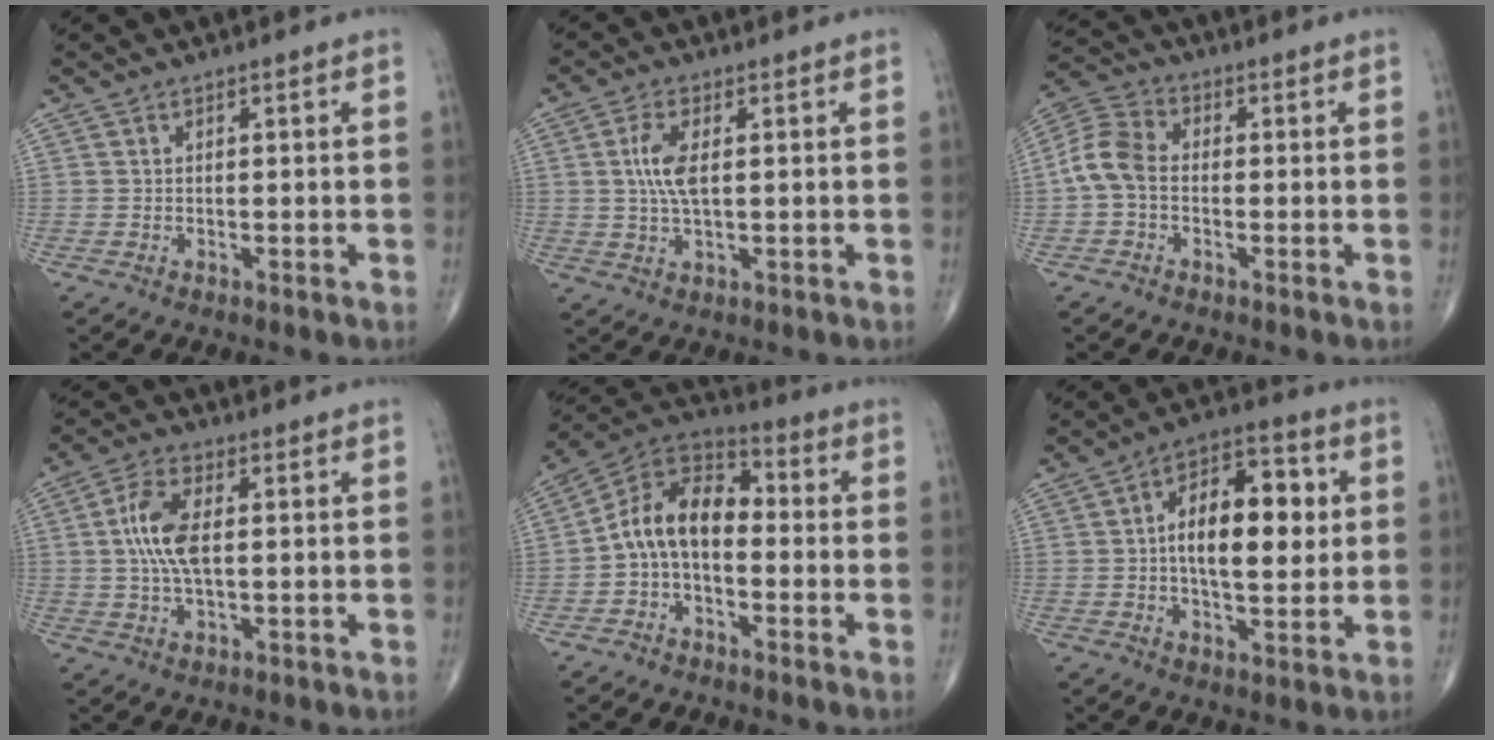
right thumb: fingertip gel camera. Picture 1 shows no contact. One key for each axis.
{"total": 5.9, "fx": 0.9, "fy": 2.3, "fz": 5.4, "tx": -0.122, "ty": 0.000, "tz": 0.017}
{"total": 7.4, "fx": -0.9, "fy": 5.0, "fz": 5.3, "tx": -0.106, "ty": 0.022, "tz": -0.032}
{"total": 8.5, "fx": 0.8, "fy": 3.8, "fz": 7.6, "tx": -0.163, "ty": 0.007, "tz": 0.014}
{"total": 11.5, "fx": -1.6, "fy": 7.3, "fz": 8.8, "tx": -0.139, "ty": 0.049, "tz": -0.045}
{"total": 15.0, "fx": 1.7, "fy": 7.4, "fz": 12.9, "tx": -0.182, "ty": 0.016, "tz": 0.020}